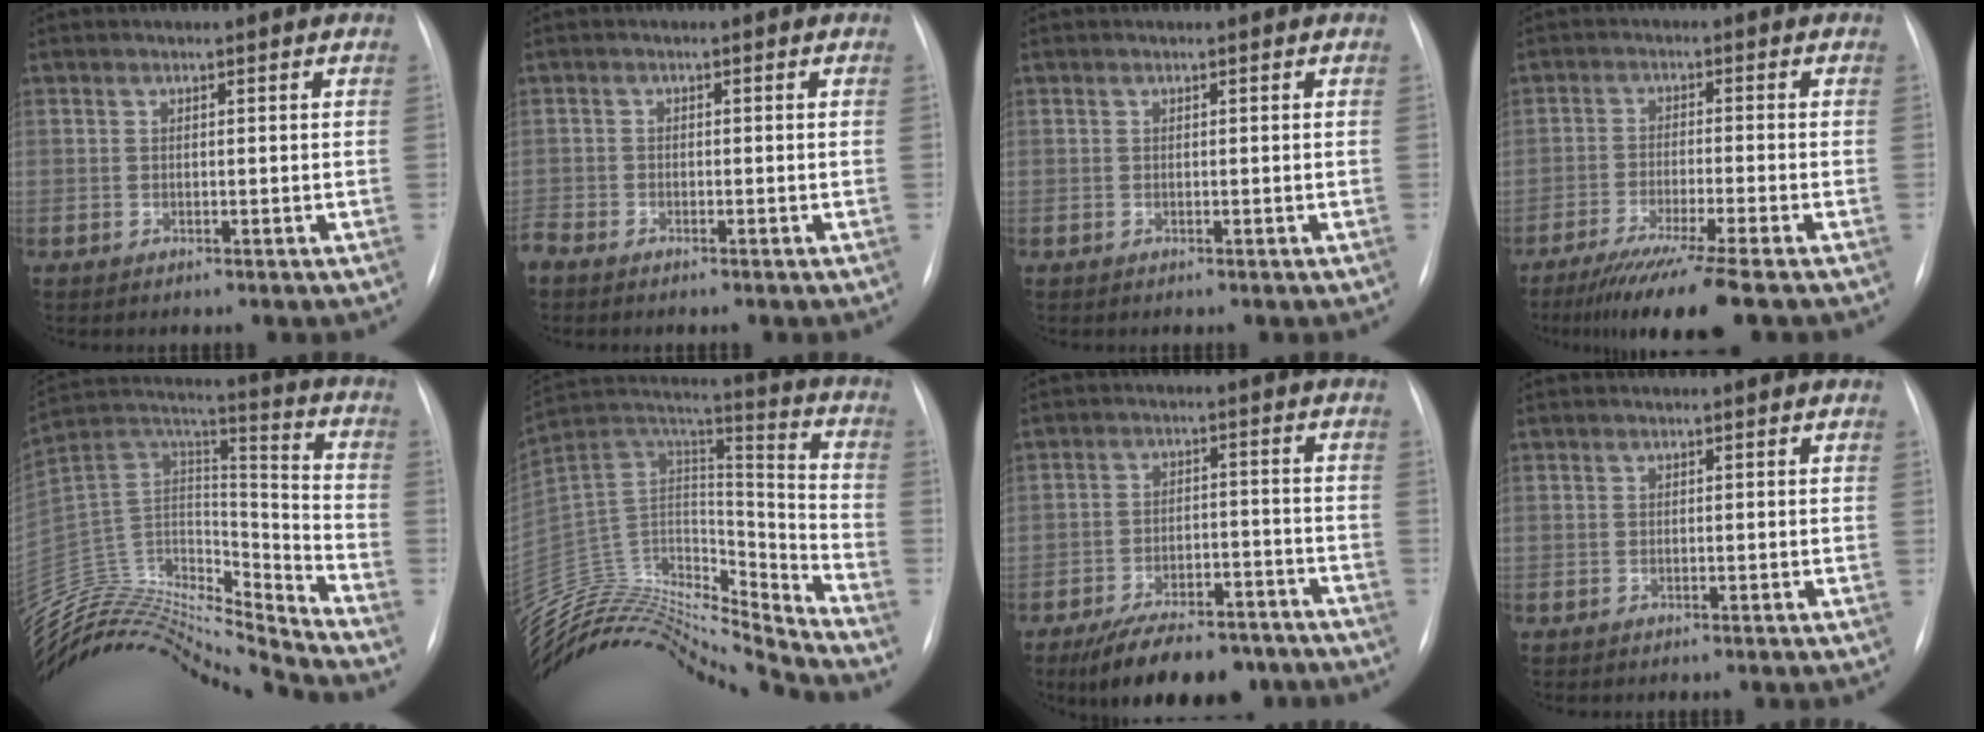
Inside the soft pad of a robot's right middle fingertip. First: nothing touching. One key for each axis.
{"total": 2.2, "fx": -2.0, "fy": 0.7, "fz": 0.7, "tx": -0.015, "ty": -0.004, "tz": -0.036}
{"total": 0.0}
{"total": 10.6, "fx": -8.0, "fy": -1.5, "fz": 6.9, "tx": -0.110, "ty": -0.039, "tz": -0.127}
{"total": 25.7, "fx": -24.7, "fy": 2.9, "fz": 6.5, "tx": -0.135, "ty": 0.038, "tz": -0.412}
{"total": 25.8, "fx": -24.8, "fy": 3.2, "fz": 6.7, "tx": -0.144, "ty": 0.041, "tz": -0.412}
{"total": 13.6, "fx": -10.8, "fy": 5.3, "fz": 6.5, "tx": -0.087, "ty": 0.012, "tz": -0.159}
{"total": 0.0}